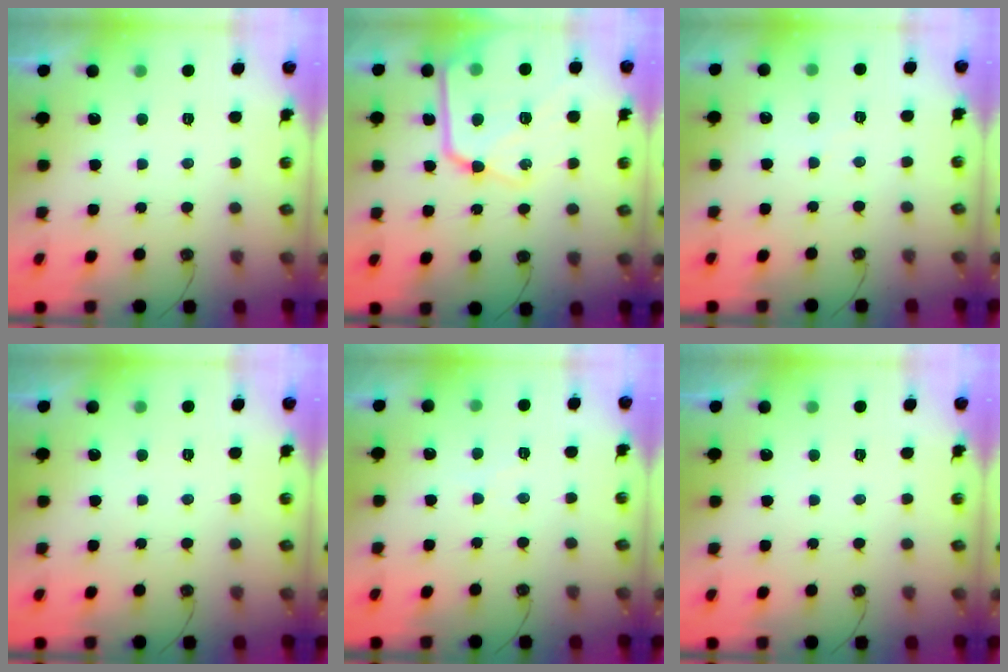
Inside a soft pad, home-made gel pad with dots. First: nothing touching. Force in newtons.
{"total": 19.6, "press": 19.5, "slide": 2.0}
{"total": 2.6, "press": 2.6, "slide": 0.4}
{"total": 0.0}
{"total": 3.4, "press": 3.4, "slide": 0.6}
{"total": 0.0}